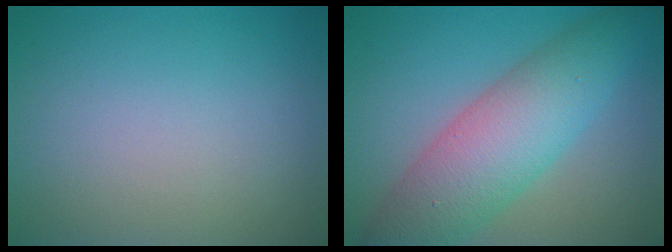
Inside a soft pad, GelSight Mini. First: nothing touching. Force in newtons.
{"total": 8.0, "press": 8.0, "slide": 0.0}